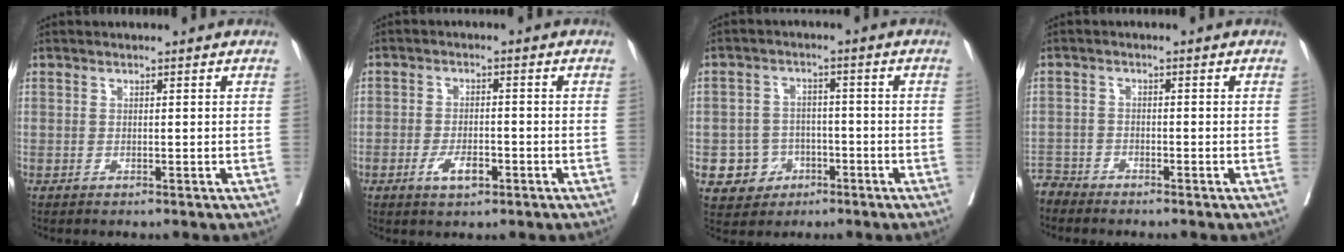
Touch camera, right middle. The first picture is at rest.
{"total": 4.0, "force": [-2.0, 1.6, 3.1], "torque": [-0.056, 0.001, -0.030]}
{"total": 5.9, "force": [-2.4, 5.3, 1.1], "torque": [-0.019, 0.010, -0.032]}
{"total": 2.9, "force": [-2.7, 0.4, -1.0], "torque": [0.025, -0.008, -0.055]}